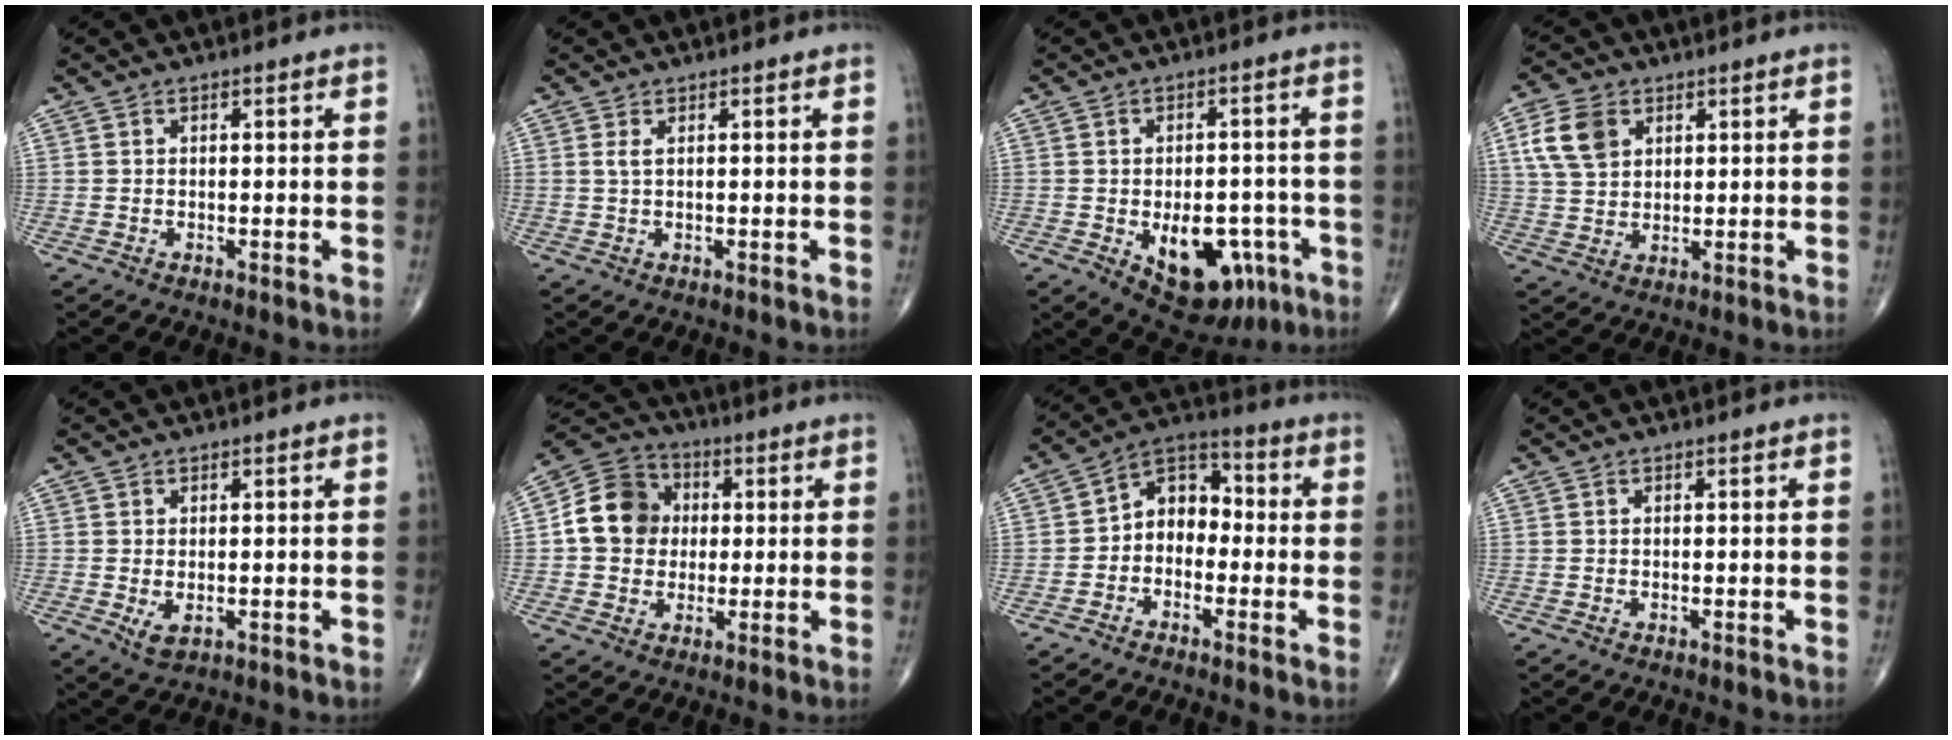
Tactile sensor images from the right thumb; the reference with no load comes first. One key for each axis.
{"total": 1.2, "fx": 0.4, "fy": 0.4, "fz": 1.0, "tx": -0.027, "ty": 0.005, "tz": 0.011}
{"total": 13.4, "fx": -4.3, "fy": 7.8, "fz": 9.9, "tx": -0.107, "ty": 0.019, "tz": -0.045}
{"total": 8.2, "fx": 3.2, "fy": 5.7, "fz": 5.0, "tx": -0.088, "ty": -0.004, "tz": 0.064}
{"total": 2.8, "fx": -0.5, "fy": 1.5, "fz": 2.3, "tx": -0.033, "ty": -0.006, "tz": -0.001}
{"total": 11.5, "fx": 1.0, "fy": 9.9, "fz": 5.8, "tx": -0.081, "ty": 0.017, "tz": 0.006}
{"total": 8.2, "fx": -1.4, "fy": 6.1, "fz": 5.3, "tx": -0.052, "ty": 0.040, "tz": -0.046}
{"total": 0.0}